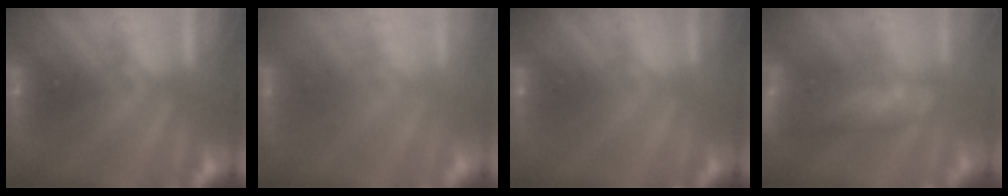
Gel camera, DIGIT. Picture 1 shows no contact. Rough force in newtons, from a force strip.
{"total": 2.2}
{"total": 4.5}
{"total": 7.4}